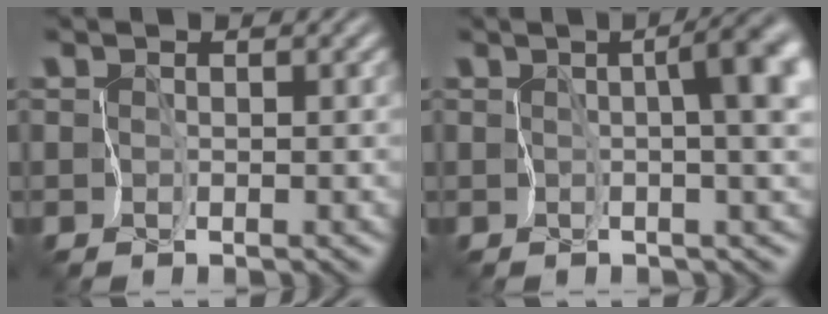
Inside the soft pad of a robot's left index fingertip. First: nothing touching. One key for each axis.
{"total": 6.4, "fx": 0.4, "fy": 1.8, "fz": 6.1, "tx": -0.080, "ty": 0.008, "tz": 0.005}